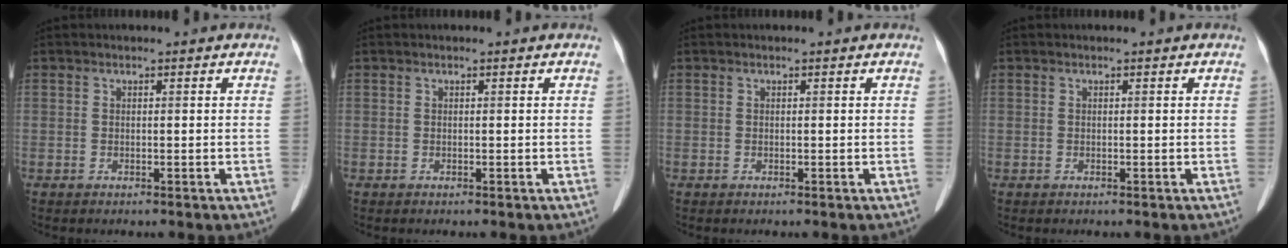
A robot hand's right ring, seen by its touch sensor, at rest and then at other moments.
{"total": 0.0}
{"total": 0.0}
{"total": 0.0}